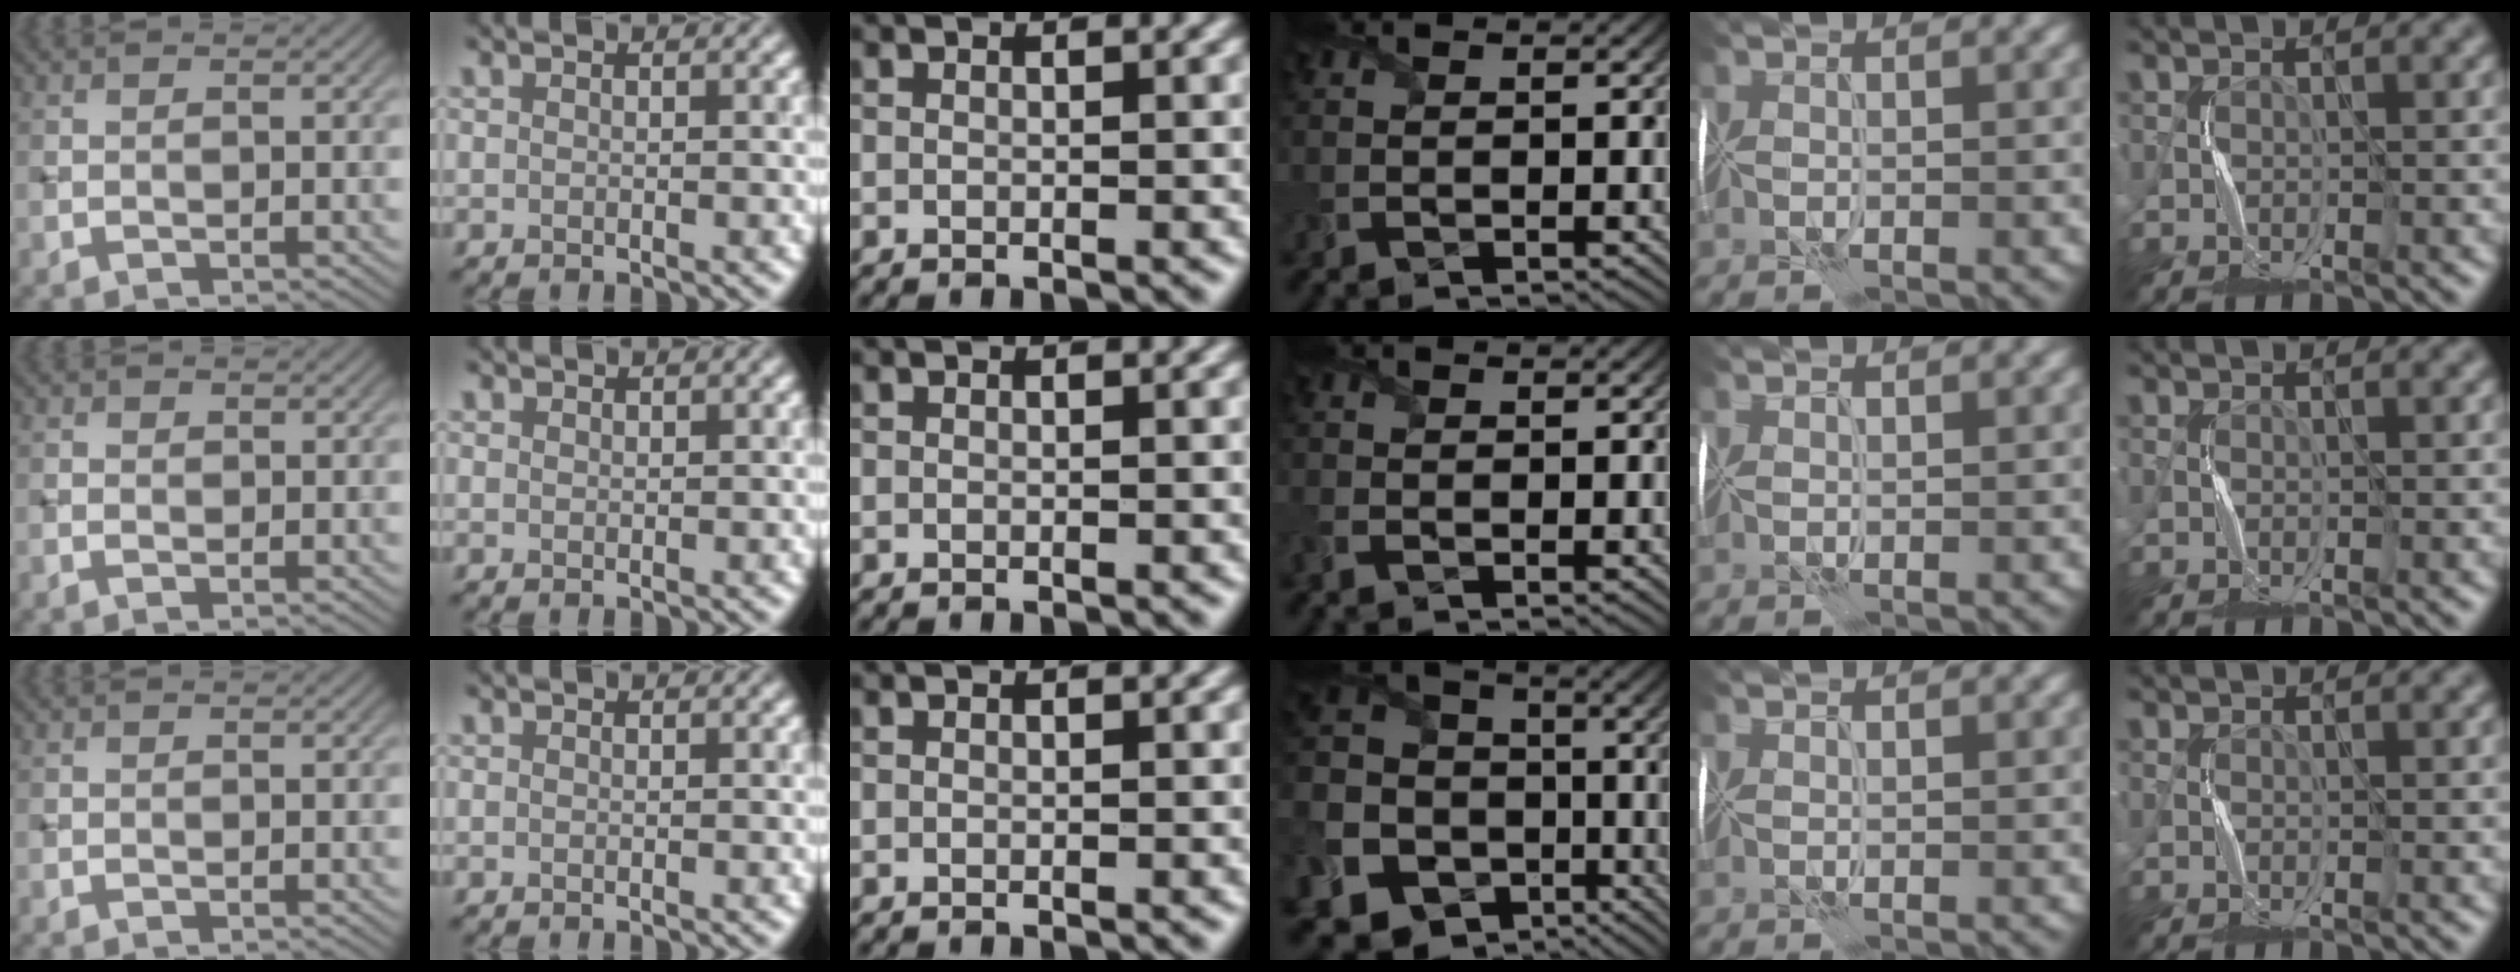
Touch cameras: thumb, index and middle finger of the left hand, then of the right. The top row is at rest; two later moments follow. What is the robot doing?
{"motion": "fold", "object": "memory foam"}